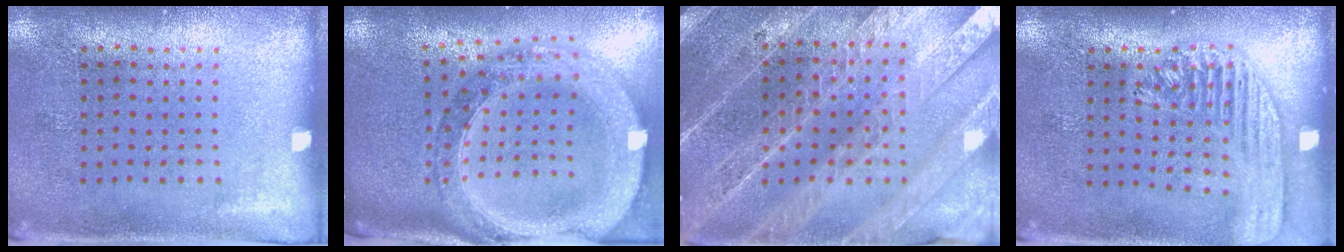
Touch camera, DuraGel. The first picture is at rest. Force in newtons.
{"total": 2.6, "press": 2.3, "slide": 1.3}
{"total": 4.6, "press": 4.1, "slide": 2.0}
{"total": 1.6, "press": 1.4, "slide": 0.6}